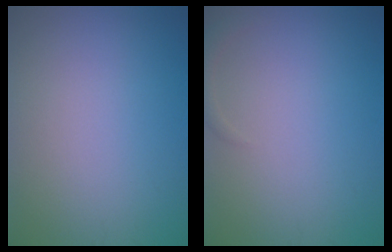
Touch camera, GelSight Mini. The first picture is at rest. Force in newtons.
{"total": 1.0, "press": 1.0, "slide": 0.1}